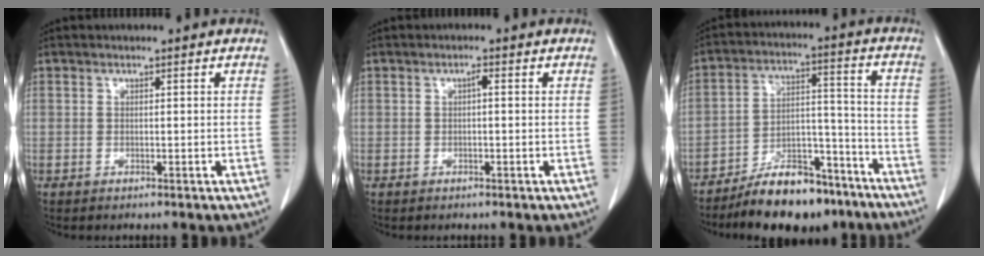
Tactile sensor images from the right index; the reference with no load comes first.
{"total": 0.9, "force": [0.0, 0.2, 0.8], "torque": [-0.014, 0.003, 0.001]}
{"total": 13.3, "force": [-10.4, 5.2, 6.4], "torque": [-0.089, 0.038, -0.169]}